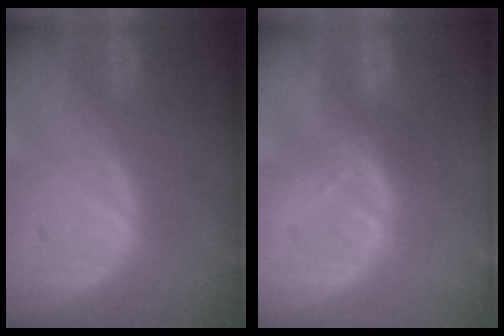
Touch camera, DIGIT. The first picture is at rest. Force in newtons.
{"total": 2.1, "press": 1.9, "slide": 0.9}